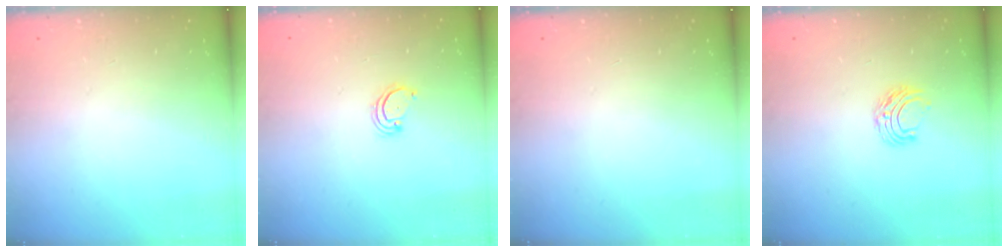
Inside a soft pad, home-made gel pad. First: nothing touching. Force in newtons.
{"total": 2.8, "press": 2.8, "slide": 0.3}
{"total": 0.0}
{"total": 6.2, "press": 6.2, "slide": 0.5}